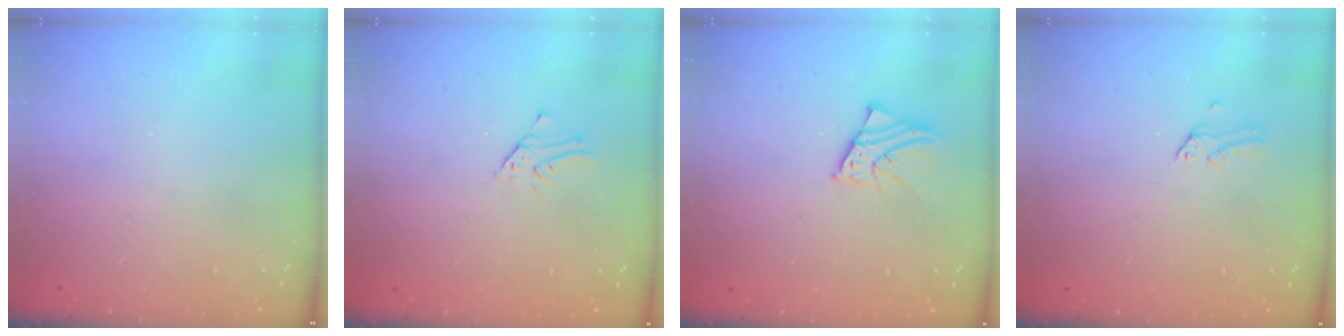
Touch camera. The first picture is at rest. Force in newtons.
{"total": 1.7, "press": 1.7, "slide": 0.2}
{"total": 2.8, "press": 2.8, "slide": 0.2}
{"total": 0.0}